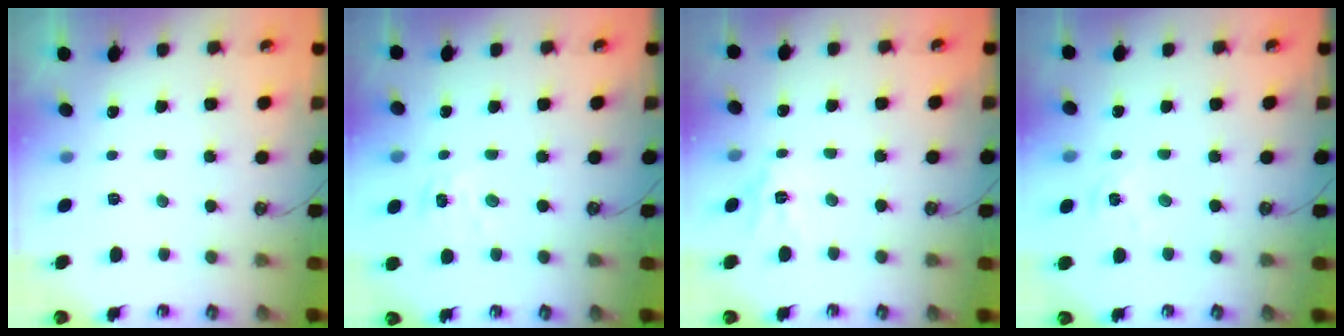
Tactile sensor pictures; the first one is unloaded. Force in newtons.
{"total": 1.4, "press": 1.4, "slide": 0.2}
{"total": 8.3, "press": 8.3, "slide": 0.5}
{"total": 1.3, "press": 1.3, "slide": 0.2}